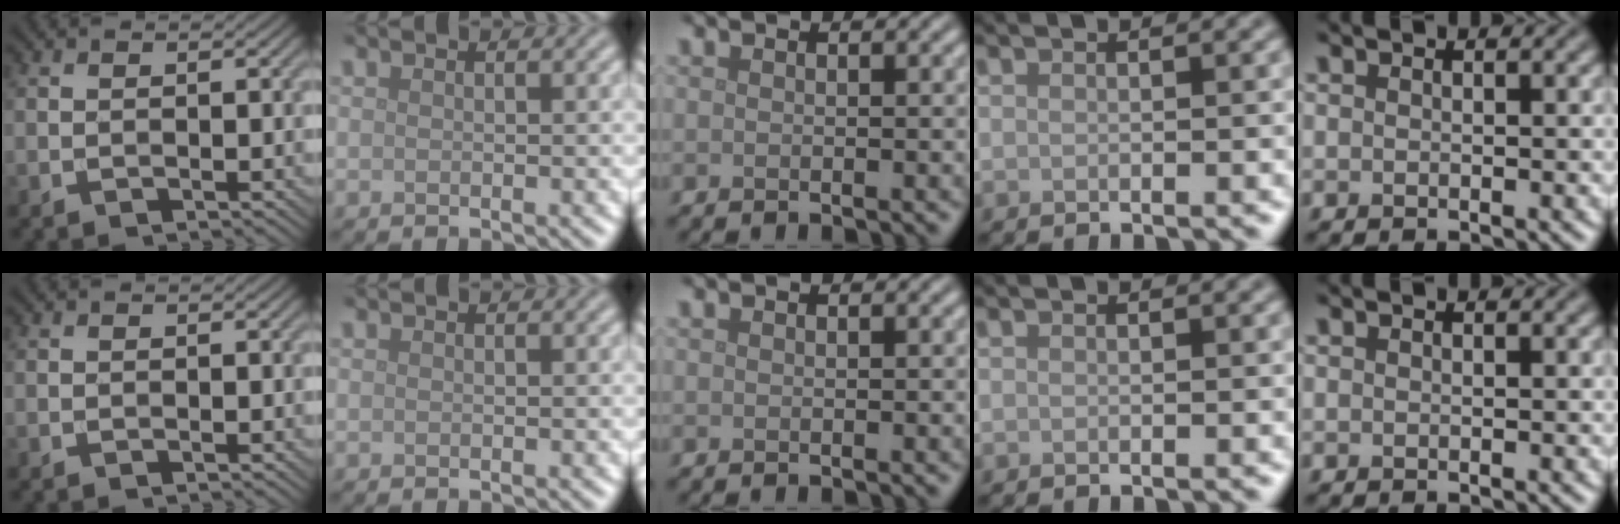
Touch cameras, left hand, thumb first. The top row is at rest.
{}